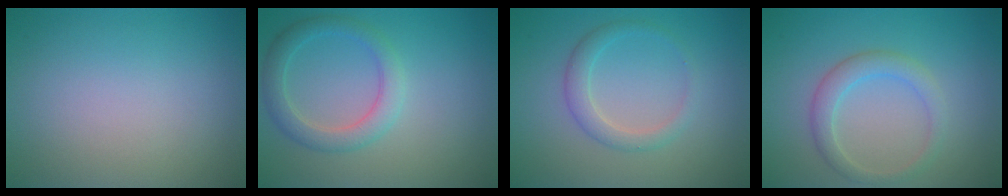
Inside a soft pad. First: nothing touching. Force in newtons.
{"total": 3.0, "press": 3.0, "slide": 0.1}
{"total": 2.1, "press": 2.1, "slide": 0.1}
{"total": 2.6, "press": 2.5, "slide": 0.2}